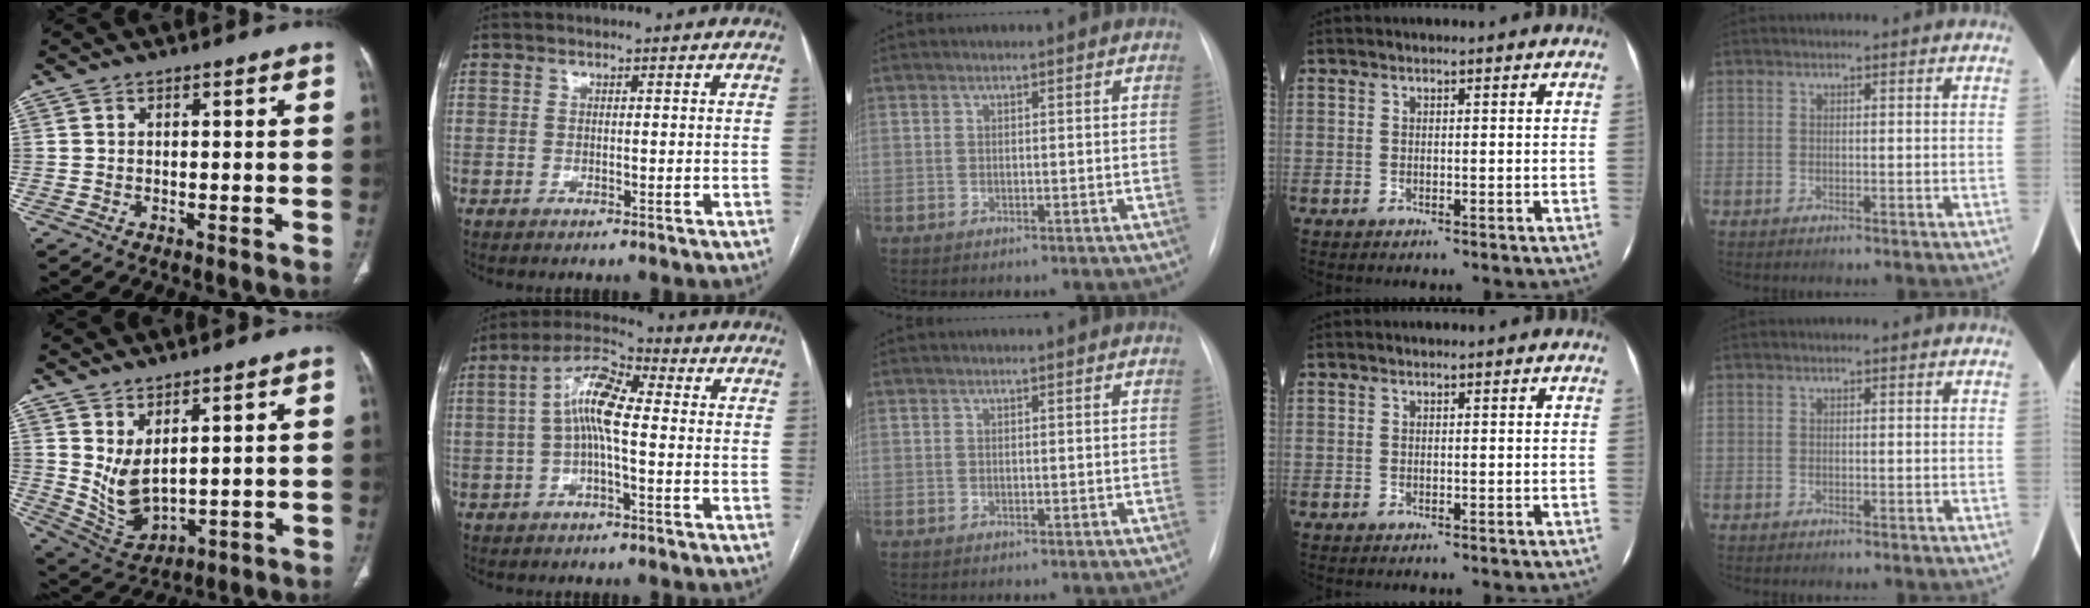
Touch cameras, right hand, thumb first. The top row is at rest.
{"thumb": {"total": 7.9, "force": [2.6, 3.8, 6.4], "torque": [-0.117, -0.034, 0.074]}, "index": {"total": 8.9, "force": [0.1, 2.4, 8.5], "torque": [-0.171, 0.028, -0.004]}}